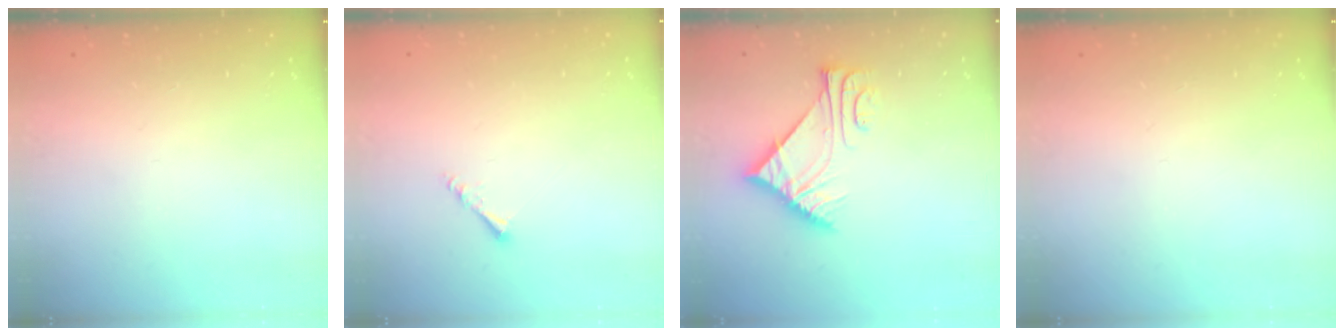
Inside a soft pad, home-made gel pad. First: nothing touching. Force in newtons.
{"total": 1.6, "press": 1.6, "slide": 0.3}
{"total": 6.9, "press": 6.8, "slide": 0.8}
{"total": 0.0}